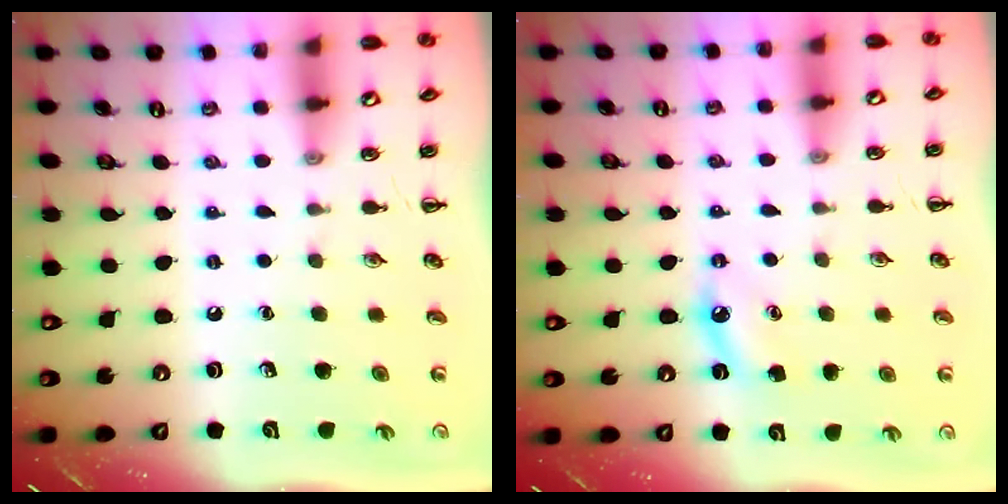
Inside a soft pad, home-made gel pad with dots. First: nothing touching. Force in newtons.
{"total": 5.9, "press": 5.6, "slide": 1.9}